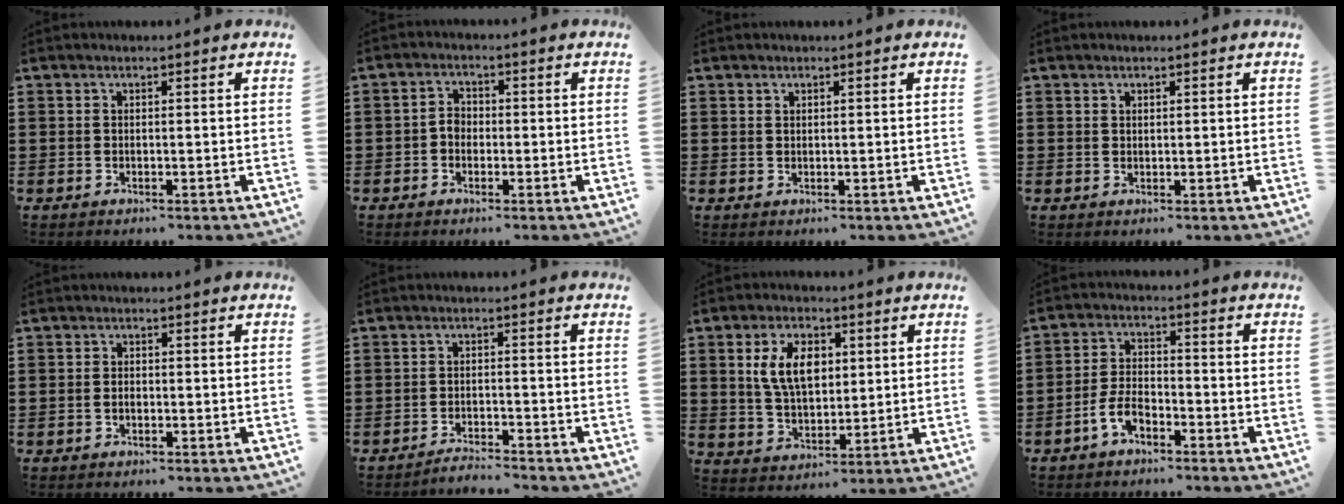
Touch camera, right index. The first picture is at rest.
{"total": 2.1, "force": [-0.8, 1.6, 1.2], "torque": [-0.025, 0.007, -0.017]}
{"total": 0.6, "force": [0.4, 0.4, 0.1], "torque": [-0.005, 0.001, 0.009]}
{"total": 0.7, "force": [0.5, 0.5, 0.1], "torque": [-0.004, 0.002, 0.010]}
{"total": 1.0, "force": [-0.3, 0.6, 0.8], "torque": [-0.017, 0.001, -0.006]}
{"total": 2.4, "force": [-2.4, 0.0, 0.0], "torque": [-0.007, 0.002, -0.052]}
{"total": 8.2, "force": [2.2, 4.9, 6.2], "torque": [-0.141, 0.008, 0.032]}
{"total": 4.8, "force": [-3.0, 2.2, 3.0], "torque": [-0.073, 0.004, -0.063]}